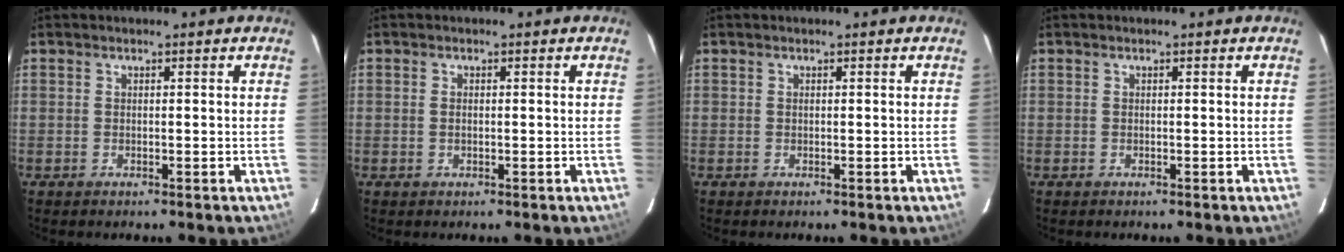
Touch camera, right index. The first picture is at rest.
{"total": 1.0, "force": [-0.1, 0.7, 0.8], "torque": [-0.015, 0.002, -0.002]}
{"total": 0.0}
{"total": 0.0}